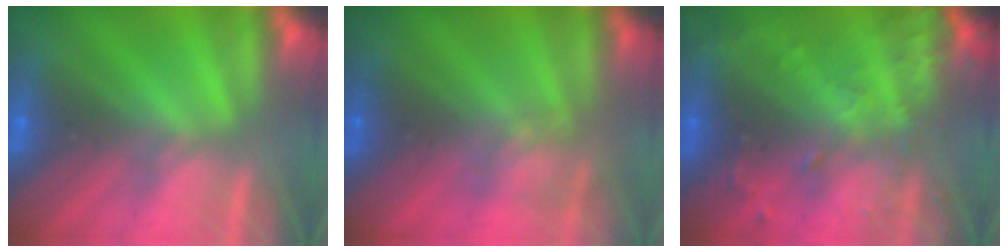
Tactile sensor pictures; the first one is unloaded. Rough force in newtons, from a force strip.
{"total": 2.4}
{"total": 8.3}